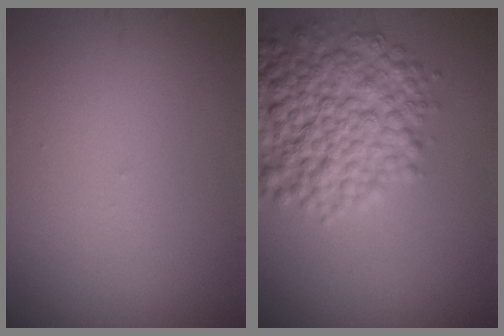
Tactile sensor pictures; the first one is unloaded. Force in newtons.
{"total": 8.4, "press": 8.4, "slide": 0.3}